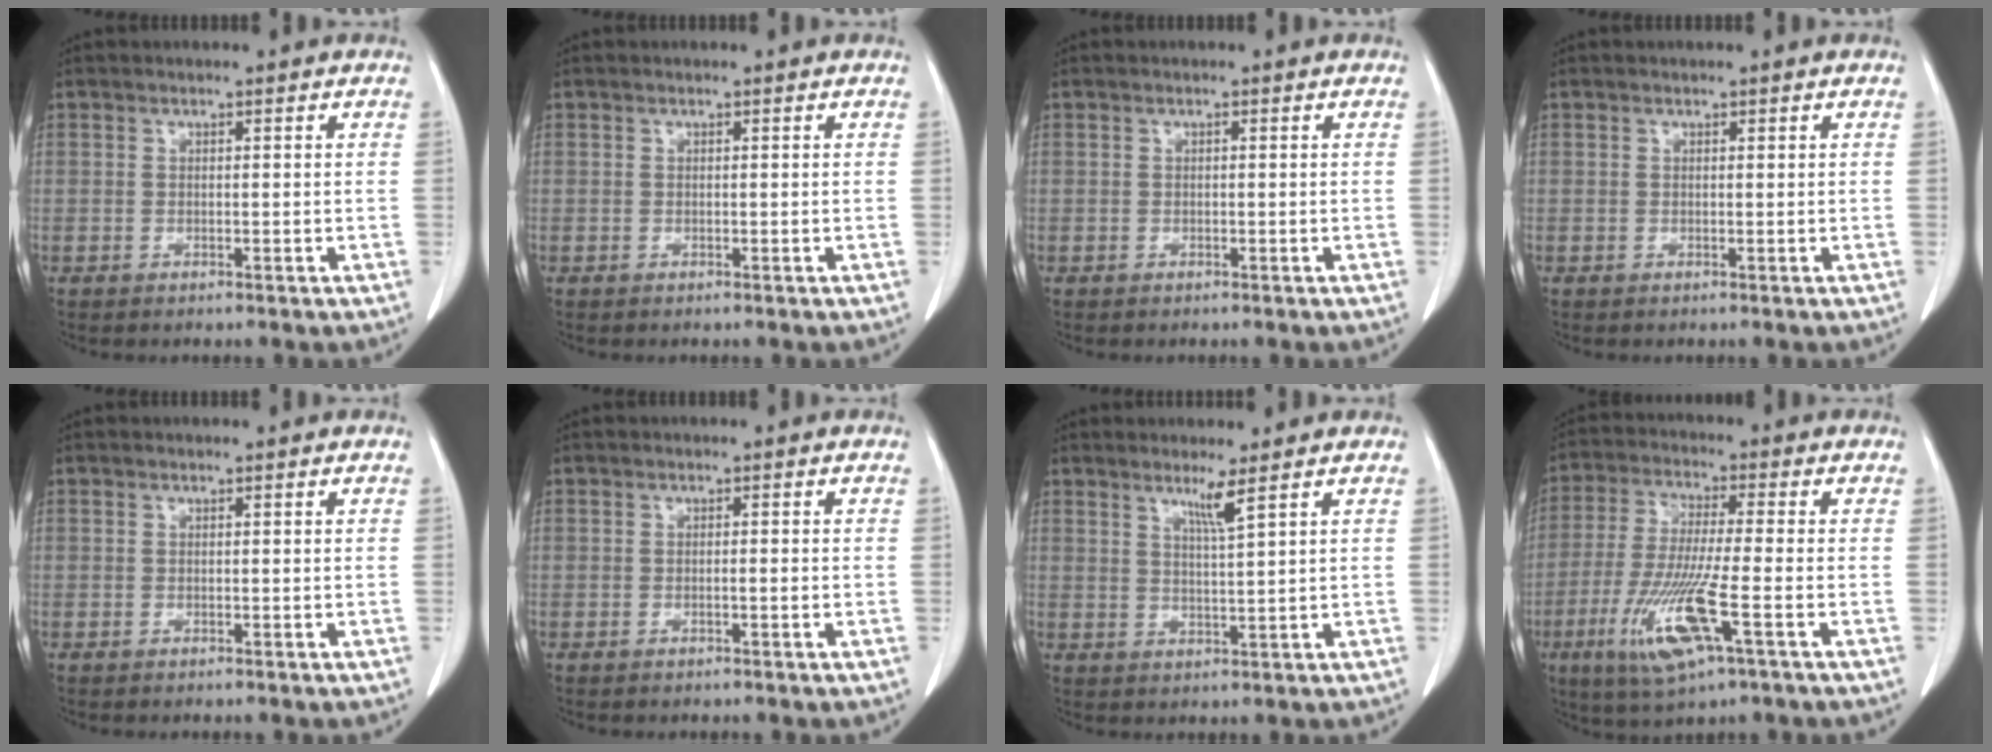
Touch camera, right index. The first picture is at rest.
{"total": 0.0}
{"total": 0.0}
{"total": 0.0}
{"total": 0.0}
{"total": 0.9, "force": [-0.3, 0.1, 0.9], "torque": [-0.015, 0.001, -0.002]}
{"total": 3.2, "force": [2.0, -0.9, 2.3], "torque": [-0.043, -0.013, 0.040]}
{"total": 12.4, "force": [-4.8, 0.8, 11.4], "torque": [-0.238, -0.028, -0.089]}